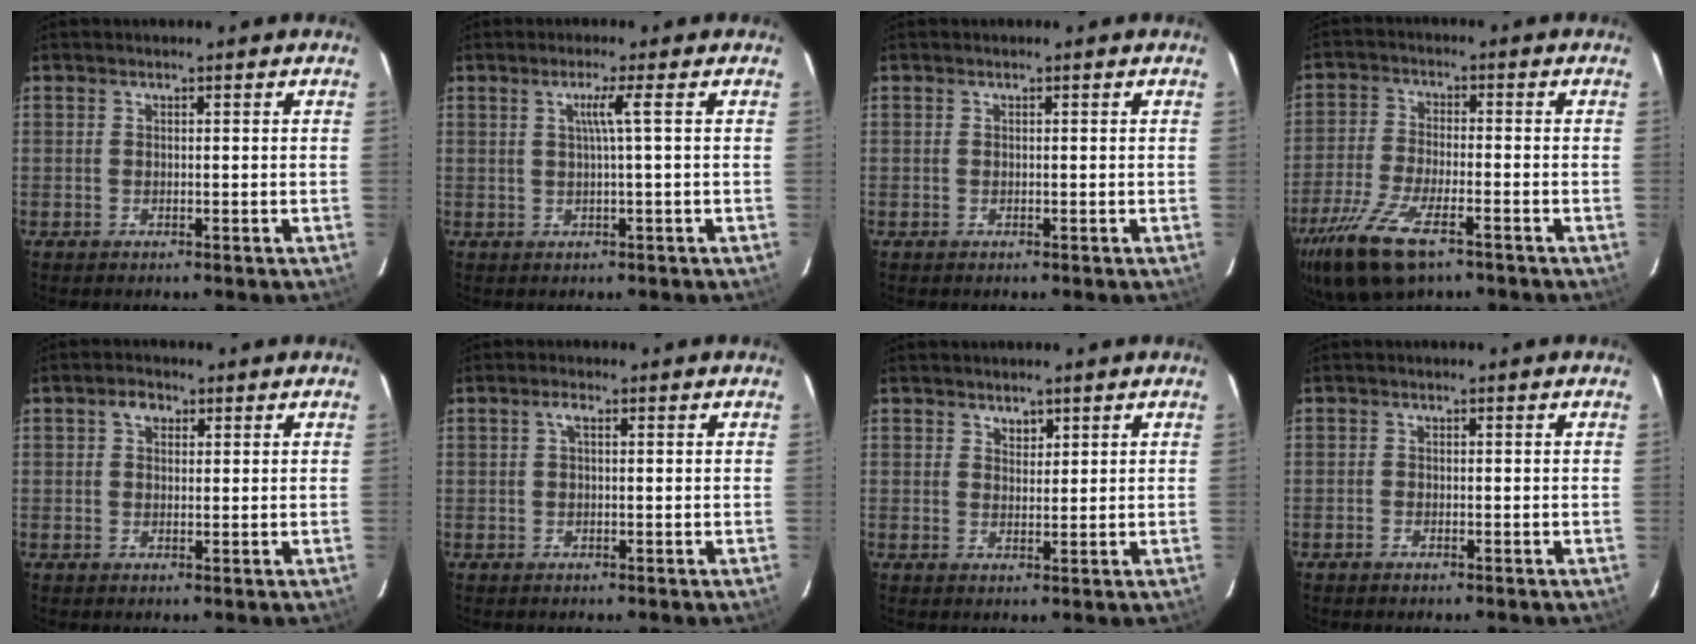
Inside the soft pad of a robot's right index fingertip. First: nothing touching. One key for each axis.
{"total": 2.7, "fx": 0.4, "fy": -1.1, "fz": 2.4, "tx": -0.041, "ty": -0.005, "tz": 0.011}
{"total": 0.0}
{"total": 14.1, "fx": -8.9, "fy": 5.2, "fz": 9.6, "tx": -0.221, "ty": -0.037, "tz": -0.171}
{"total": 2.5, "fx": 1.0, "fy": 1.9, "fz": 1.3, "tx": -0.018, "ty": 0.011, "tz": 0.017}
{"total": 1.4, "fx": 0.3, "fy": 0.4, "fz": 1.3, "tx": -0.024, "ty": 0.007, "tz": 0.003}
{"total": 1.8, "fx": 1.3, "fy": 1.1, "fz": 0.5, "tx": -0.004, "ty": 0.002, "tz": 0.024}
{"total": 1.0, "fx": -0.8, "fy": 0.5, "fz": 0.2, "tx": -0.008, "ty": 0.001, "tz": -0.015}